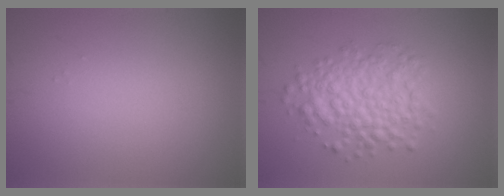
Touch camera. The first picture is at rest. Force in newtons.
{"total": 5.0, "press": 5.0, "slide": 0.1}